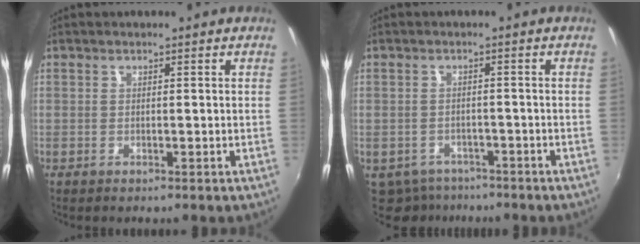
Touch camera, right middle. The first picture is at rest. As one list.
[{"total": 7.0, "force": [-5.2, 4.3, 1.9], "torque": [-0.056, -0.018, -0.072]}]